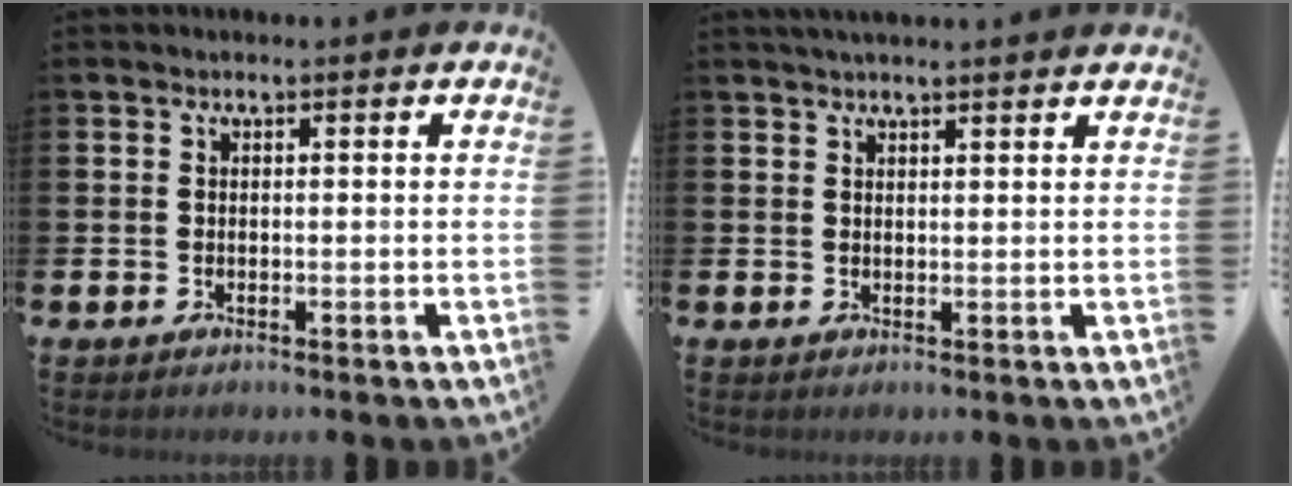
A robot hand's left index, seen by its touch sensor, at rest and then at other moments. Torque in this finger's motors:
{"motor_torque": [0.30, -0.62, 0.37, 0.13]}